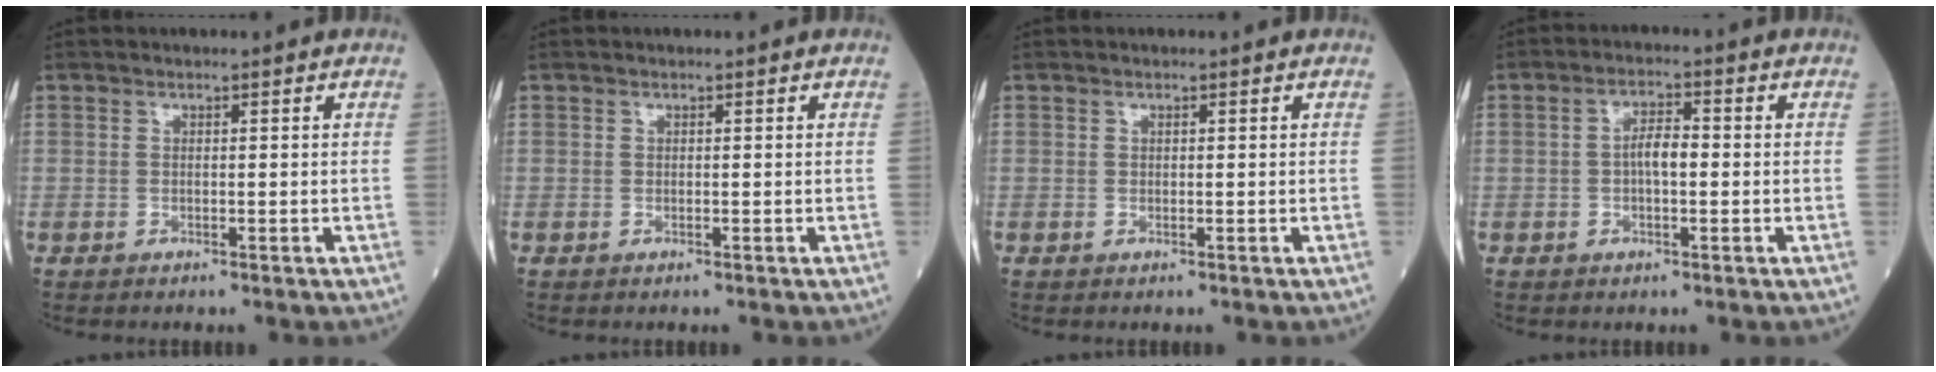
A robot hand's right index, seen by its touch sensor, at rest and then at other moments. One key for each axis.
{"total": 0.0}
{"total": 0.0}
{"total": 3.7, "fx": -0.3, "fy": 1.2, "fz": 3.5, "tx": -0.064, "ty": 0.011, "tz": -0.007}